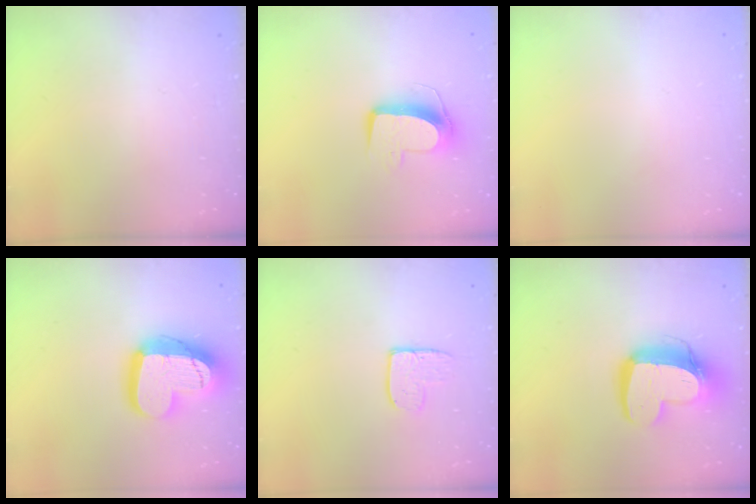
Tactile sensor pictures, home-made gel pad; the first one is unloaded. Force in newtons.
{"total": 10.8, "press": 10.7, "slide": 0.7}
{"total": 0.0}
{"total": 19.5, "press": 19.4, "slide": 1.4}
{"total": 7.9, "press": 7.9, "slide": 0.6}
{"total": 15.5, "press": 15.4, "slide": 1.8}